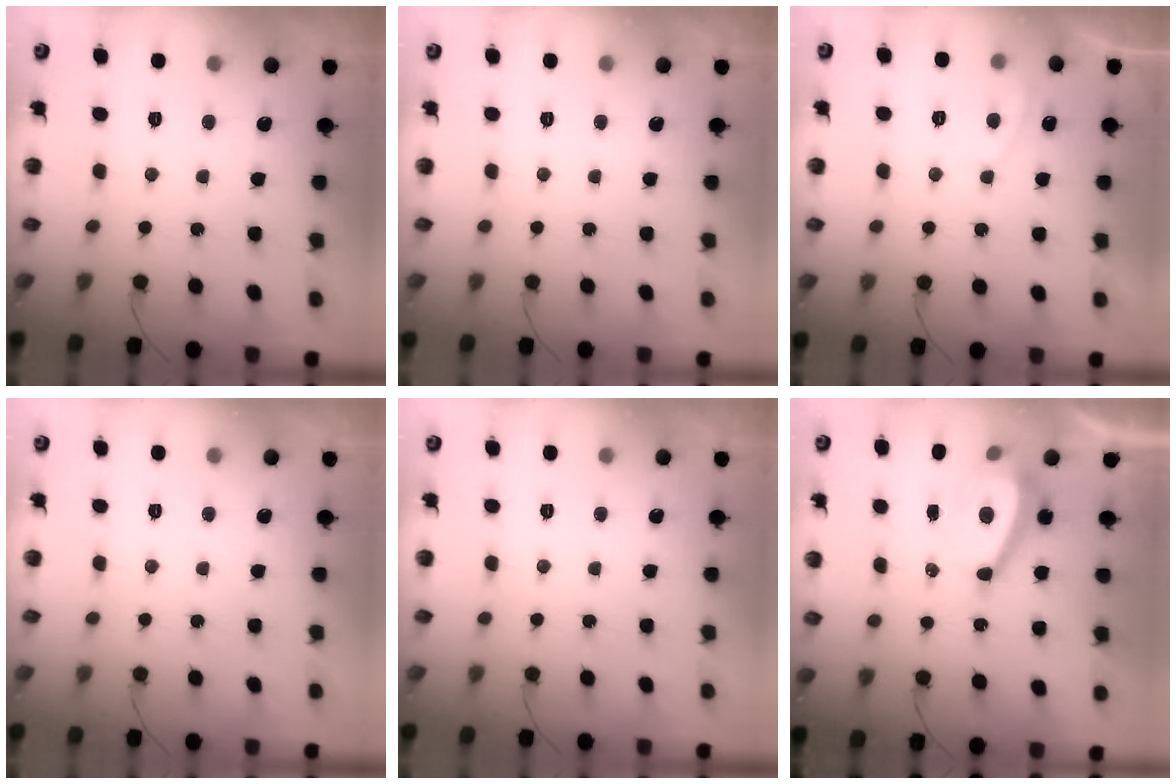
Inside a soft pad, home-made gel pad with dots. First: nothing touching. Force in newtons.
{"total": 0.0}
{"total": 2.3, "press": 2.2, "slide": 0.7}
{"total": 0.0}
{"total": 0.0}
{"total": 8.3, "press": 8.3, "slide": 0.5}